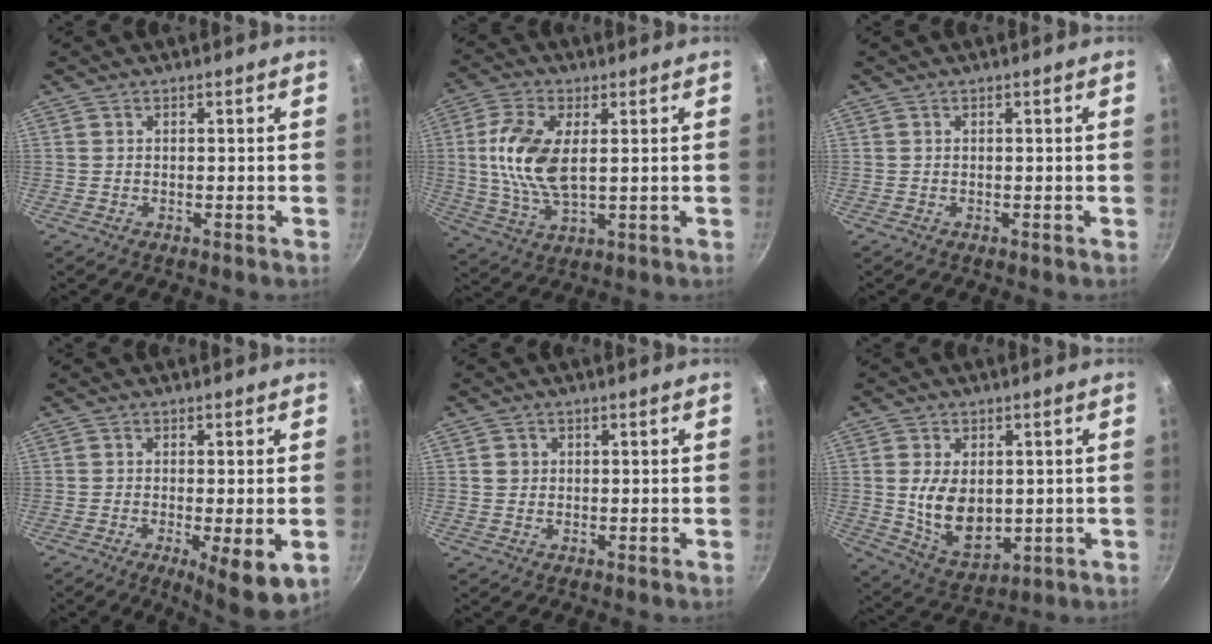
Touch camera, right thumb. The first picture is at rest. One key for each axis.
{"total": 12.2, "fx": 1.8, "fy": 6.0, "fz": 10.4, "tx": -0.209, "ty": -0.001, "tz": 0.035}
{"total": 0.0}
{"total": 8.1, "fx": -2.0, "fy": 2.0, "fz": 7.6, "tx": -0.111, "ty": -0.010, "tz": -0.023}
{"total": 1.5, "fx": 0.3, "fy": 1.4, "fz": 0.5, "tx": -0.003, "ty": 0.004, "tz": 0.003}
{"total": 11.2, "fx": 0.6, "fy": 7.4, "fz": 8.5, "tx": -0.128, "ty": -0.021, "tz": 0.031}